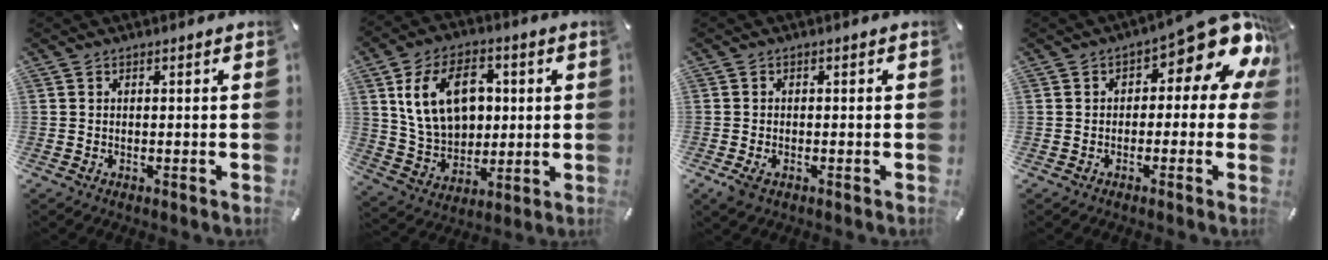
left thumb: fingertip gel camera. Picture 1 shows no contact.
{"total": 15.3, "force": [3.7, 11.5, 9.5], "torque": [-0.184, 0.005, 0.067]}
{"total": 2.0, "force": [-0.8, 1.3, 1.3], "torque": [-0.030, -0.002, -0.016]}
{"total": 11.7, "force": [5.8, 4.5, 9.1], "torque": [-0.116, -0.051, 0.095]}